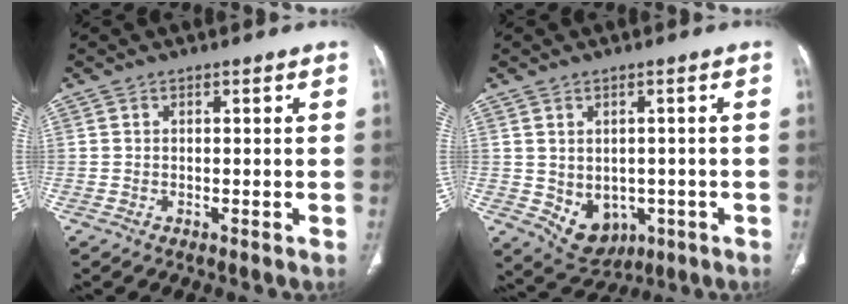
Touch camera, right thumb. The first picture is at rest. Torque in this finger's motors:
{"motor_torque": [-0.63, 0.25, 0.19, 0.71, 0.21]}